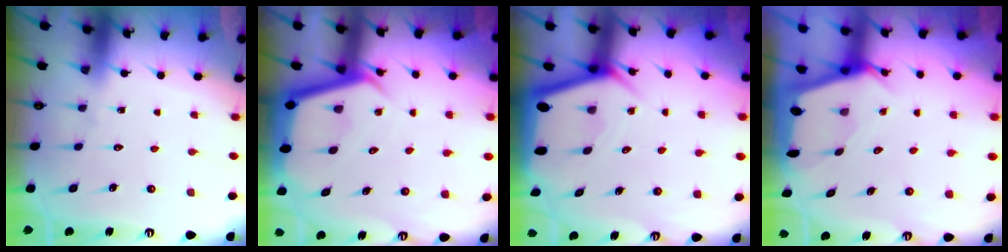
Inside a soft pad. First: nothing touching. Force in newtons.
{"total": 5.2, "press": 5.2, "slide": 0.4}
{"total": 3.2, "press": 3.2, "slide": 0.1}
{"total": 2.4, "press": 2.4, "slide": 0.2}